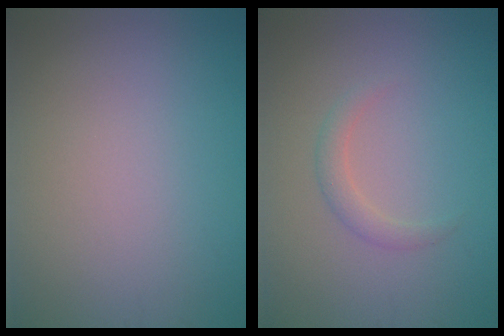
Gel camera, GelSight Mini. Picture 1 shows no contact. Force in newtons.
{"total": 1.4, "press": 1.4, "slide": 0.1}